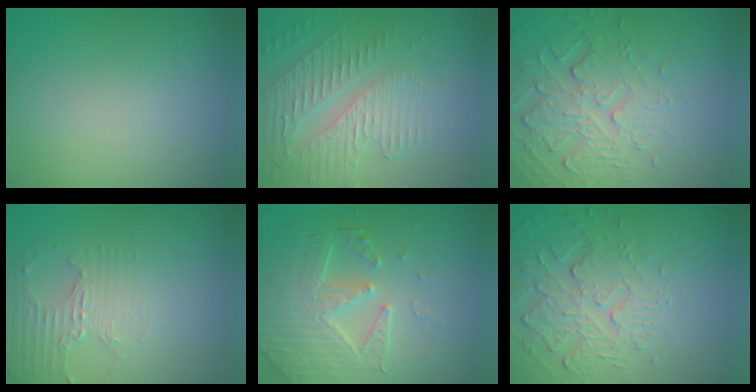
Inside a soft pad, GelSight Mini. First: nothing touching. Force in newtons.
{"total": 4.0, "press": 3.3, "slide": 2.3}
{"total": 5.7, "press": 3.7, "slide": 4.3}
{"total": 2.5, "press": 1.7, "slide": 1.8}
{"total": 5.1, "press": 4.8, "slide": 1.8}
{"total": 6.0, "press": 3.7, "slide": 4.8}